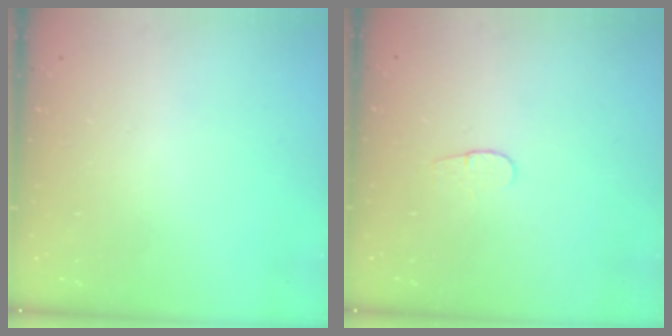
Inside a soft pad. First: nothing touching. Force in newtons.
{"total": 3.6, "press": 3.6, "slide": 0.4}